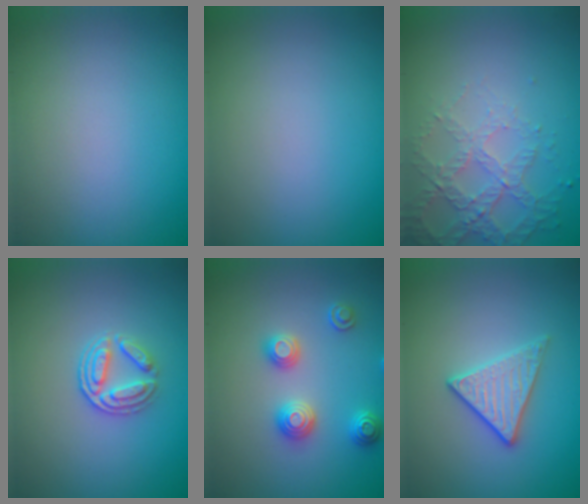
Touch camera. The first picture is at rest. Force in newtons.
{"total": 0.0}
{"total": 4.3, "press": 3.2, "slide": 2.9}
{"total": 2.6, "press": 2.1, "slide": 1.6}
{"total": 2.8, "press": 2.8, "slide": 0.2}
{"total": 2.8, "press": 2.7, "slide": 0.8}